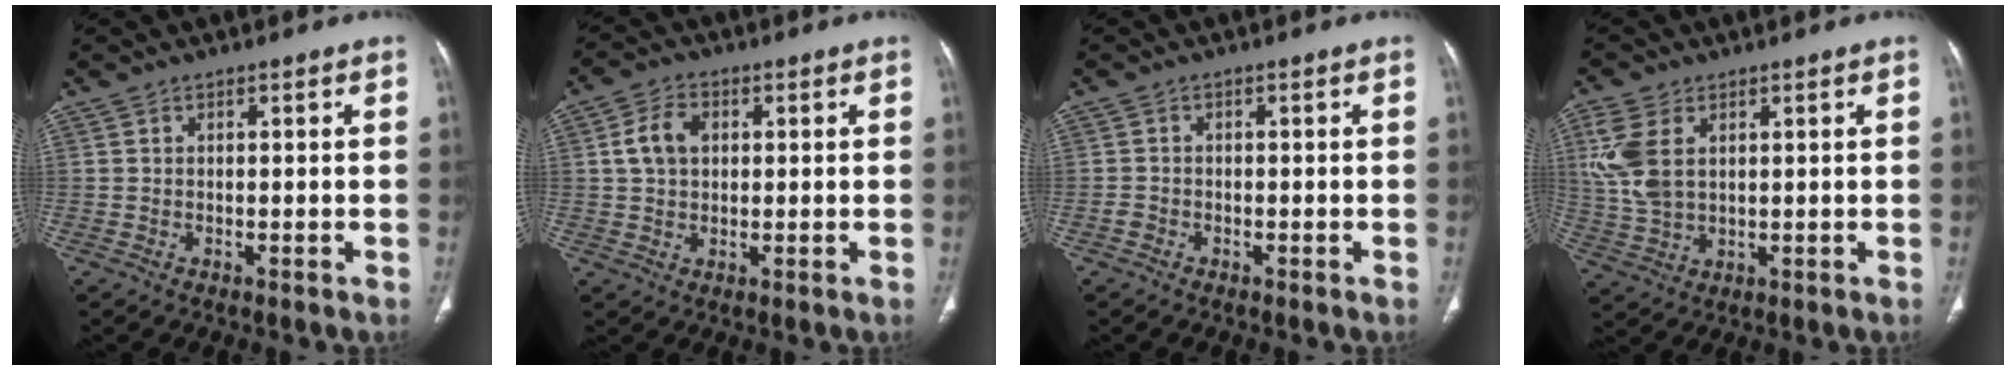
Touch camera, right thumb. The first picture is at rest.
{"total": 6.1, "force": [1.3, 4.4, 4.0], "torque": [-0.068, 0.007, 0.021]}
{"total": 1.2, "force": [-0.7, 0.9, 0.2], "torque": [-0.006, 0.002, -0.019]}
{"total": 8.1, "force": [2.4, 5.0, 5.9], "torque": [-0.139, -0.001, 0.056]}